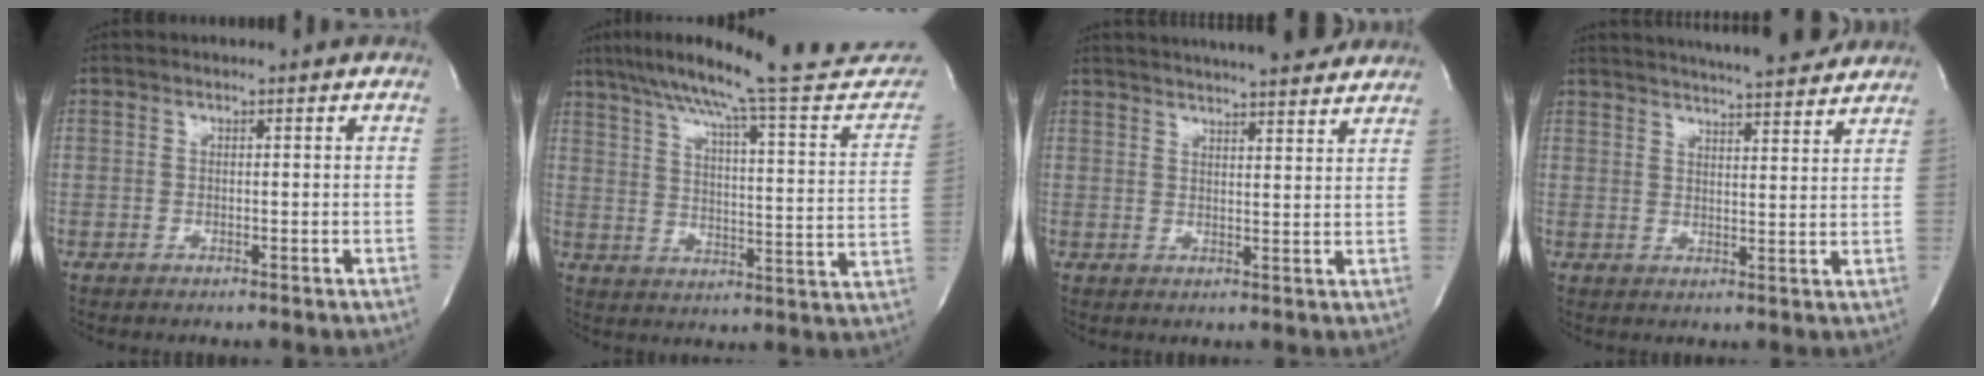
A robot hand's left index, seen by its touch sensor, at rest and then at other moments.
{"total": 25.2, "force": [22.4, 1.7, 11.4], "torque": [-0.172, -0.046, 0.289]}
{"total": 17.5, "force": [15.8, 2.3, 7.3], "torque": [-0.117, 0.026, 0.210]}
{"total": 16.8, "force": [15.3, 1.7, 6.8], "torque": [-0.110, 0.011, 0.204]}